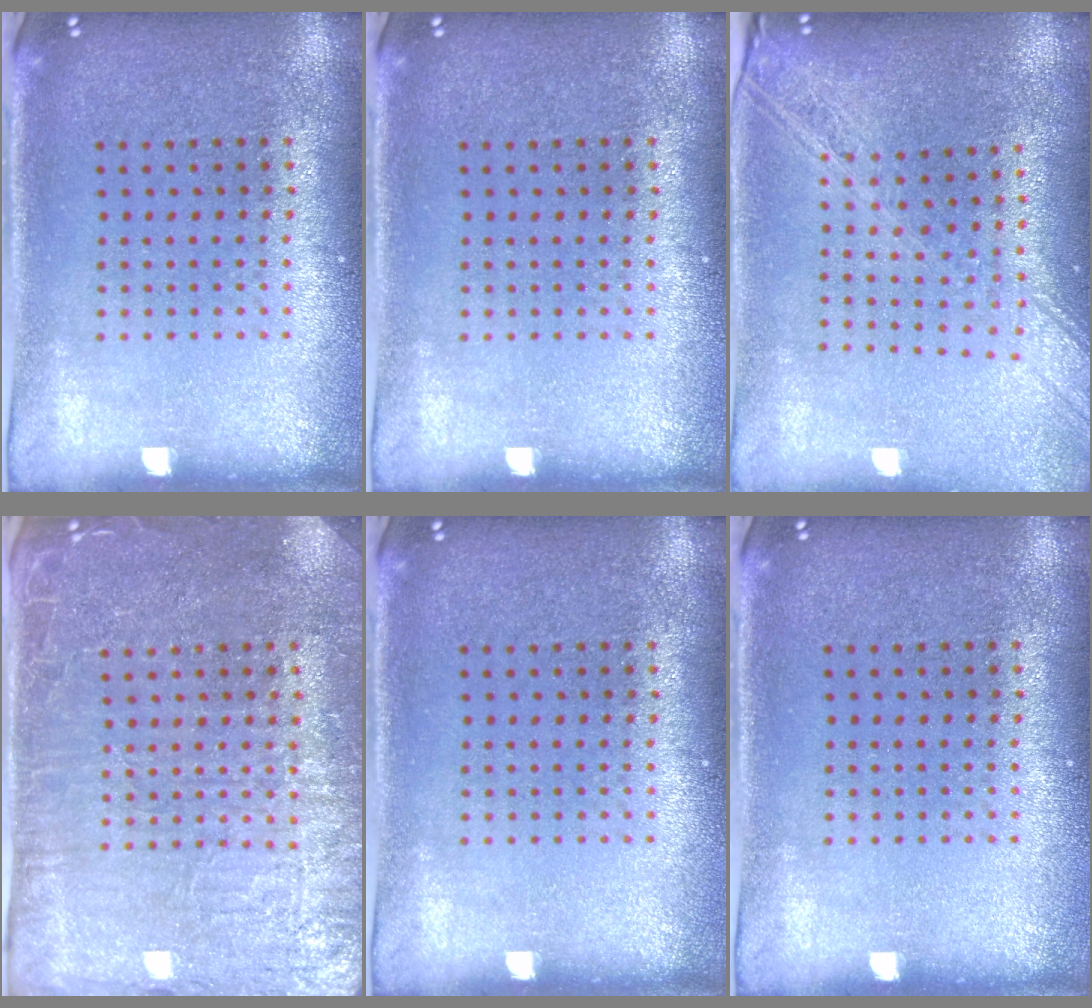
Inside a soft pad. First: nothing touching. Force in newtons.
{"total": 0.0}
{"total": 2.2, "press": 1.9, "slide": 1.2}
{"total": 4.1, "press": 3.9, "slide": 1.3}
{"total": 0.0}
{"total": 0.0}